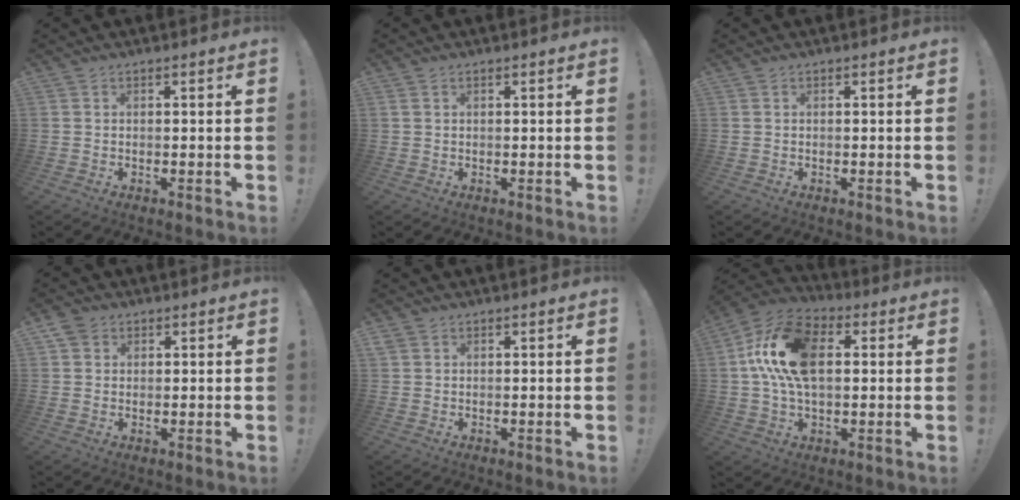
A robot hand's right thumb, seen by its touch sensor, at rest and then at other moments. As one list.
[{"total": 0.9, "force": [0.5, 0.7, 0.4], "torque": [-0.002, 0.001, 0.008]}, {"total": 0.0}, {"total": 3.6, "force": [2.1, 2.8, 0.8], "torque": [-0.008, -0.007, 0.039]}, {"total": 1.6, "force": [1.0, 1.2, 0.5], "torque": [-0.001, -0.002, 0.018]}, {"total": 19.1, "force": [3.4, 11.6, 14.8], "torque": [-0.272, 0.014, 0.057]}]